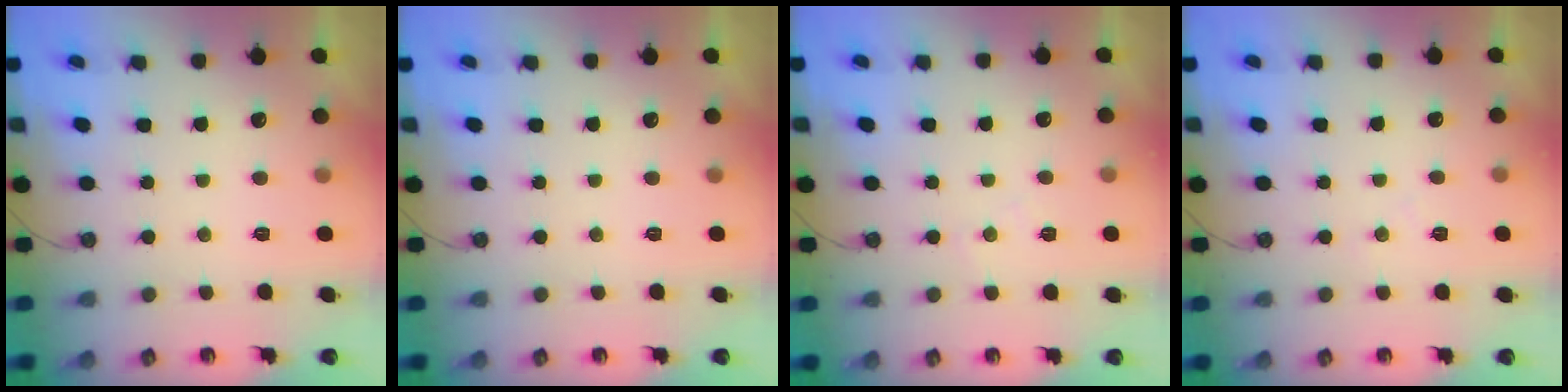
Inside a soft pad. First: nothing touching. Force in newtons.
{"total": 0.0}
{"total": 4.8, "press": 4.7, "slide": 0.7}
{"total": 4.6, "press": 4.5, "slide": 0.8}